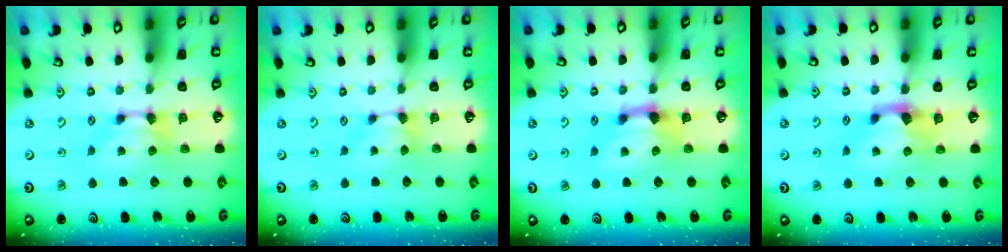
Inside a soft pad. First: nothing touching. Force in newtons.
{"total": 0.8, "press": 0.7, "slide": 0.5}
{"total": 1.7, "press": 1.1, "slide": 1.3}
{"total": 1.2, "press": 0.9, "slide": 0.9}